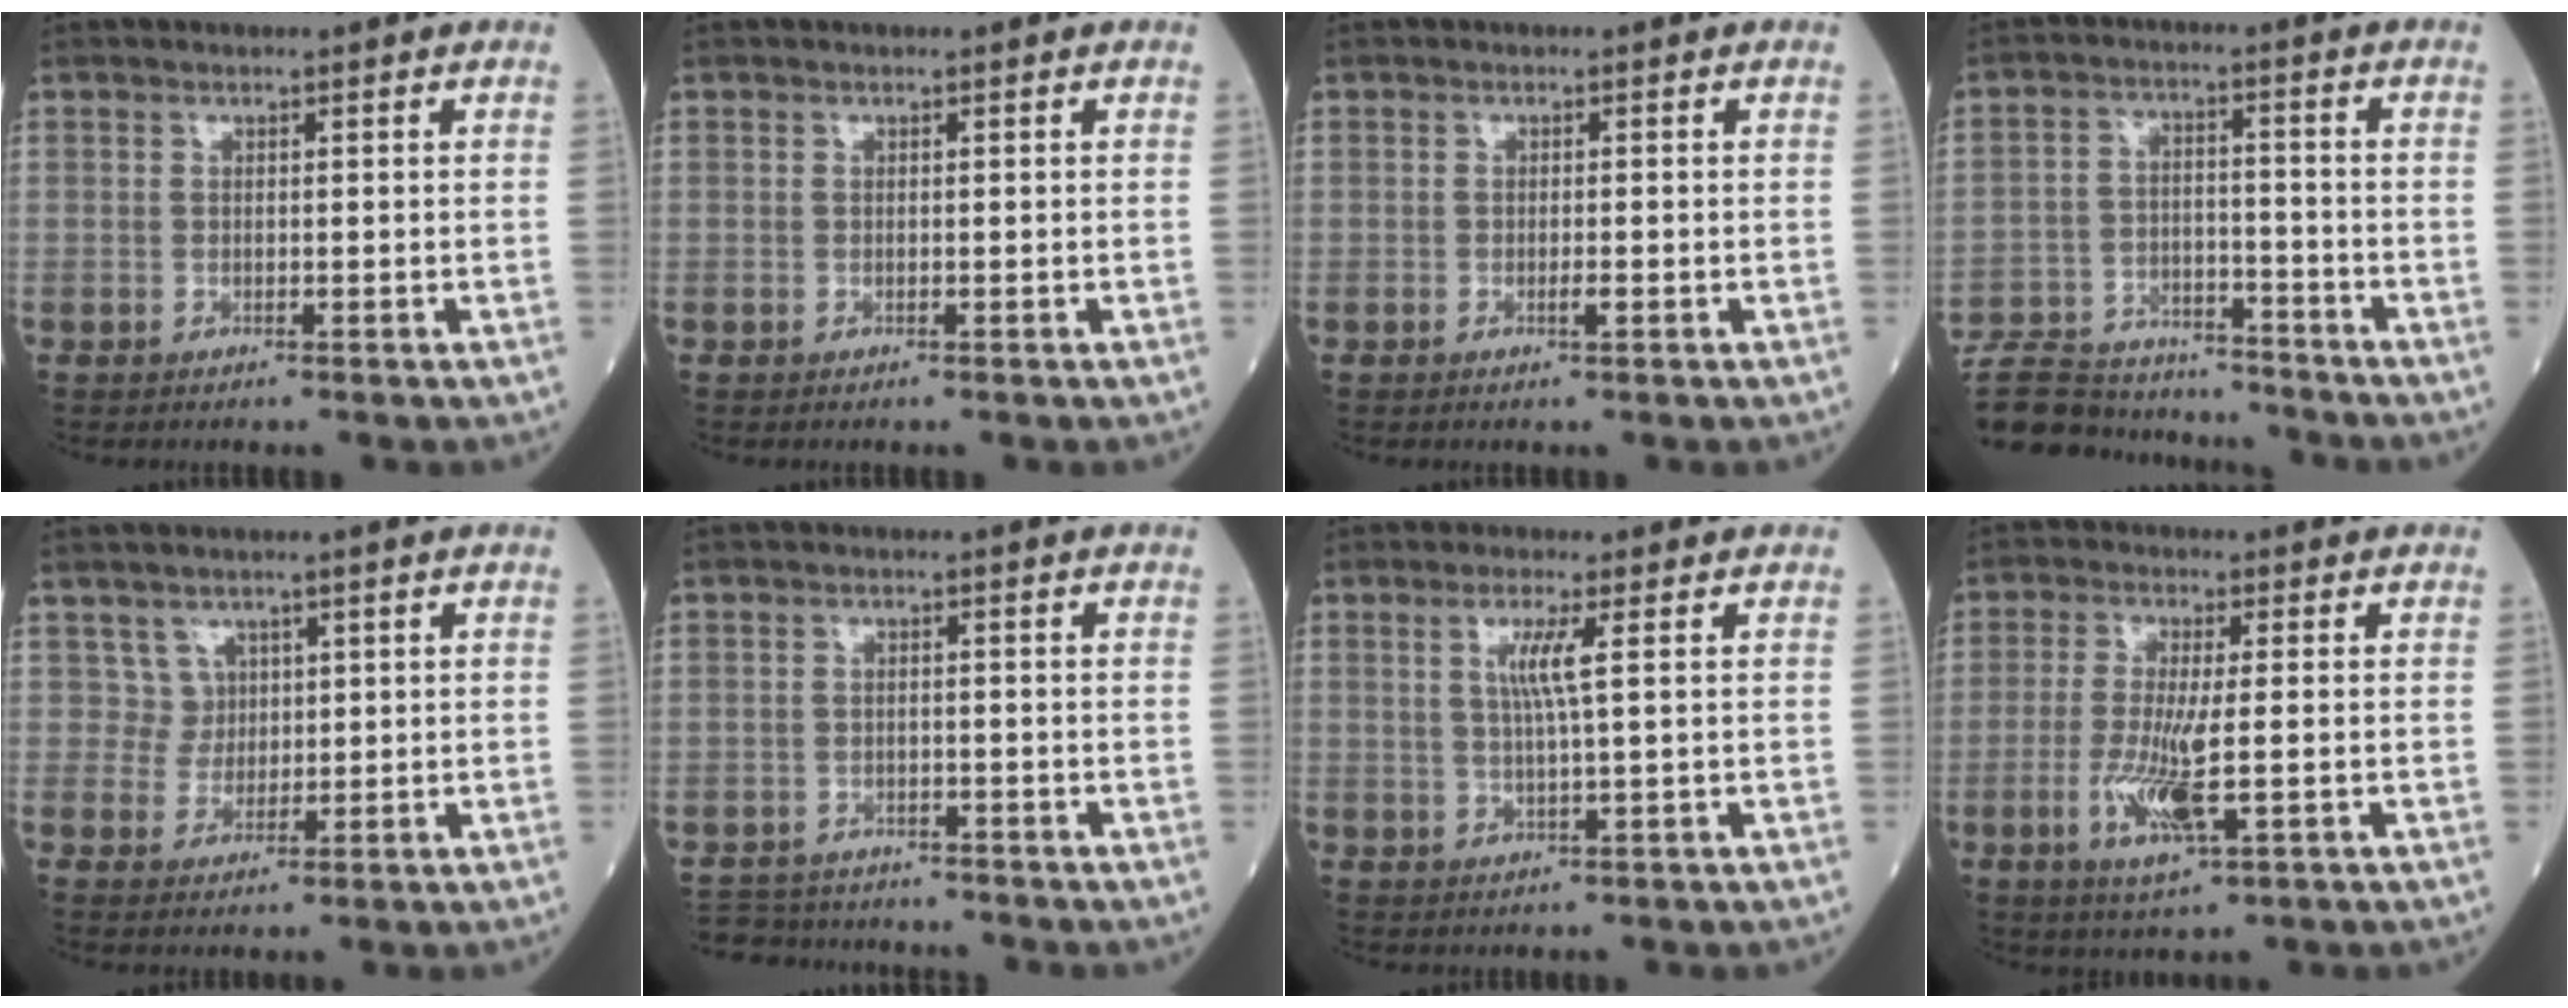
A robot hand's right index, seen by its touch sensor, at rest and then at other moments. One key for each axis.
{"total": 0.0}
{"total": 0.9, "fx": -0.4, "fy": 0.2, "fz": 0.8, "tx": -0.015, "ty": 0.000, "tz": -0.006}
{"total": 16.2, "fx": -15.1, "fy": 4.1, "fz": 4.5, "tx": -0.093, "ty": 0.011, "tz": -0.234}
{"total": 2.7, "fx": 1.3, "fy": 2.4, "fz": -0.2, "tx": 0.013, "ty": 0.003, "tz": 0.018}
{"total": 6.6, "fx": -6.1, "fy": 2.6, "fz": 0.5, "tx": -0.005, "ty": 0.003, "tz": -0.094}
{"total": 4.0, "fx": 1.1, "fy": -0.5, "fz": 3.8, "tx": -0.077, "ty": -0.001, "tz": 0.021}
{"total": 8.0, "fx": -2.0, "fy": 1.2, "fz": 7.6, "tx": -0.162, "ty": -0.020, "tz": -0.035}